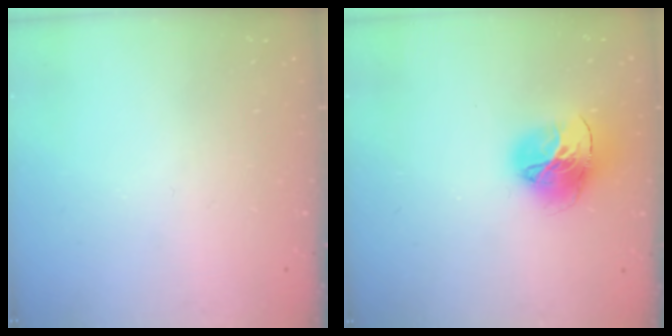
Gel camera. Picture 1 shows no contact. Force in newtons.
{"total": 16.7, "press": 16.6, "slide": 1.8}